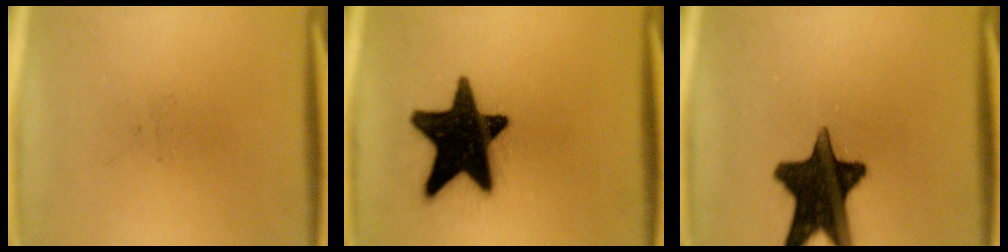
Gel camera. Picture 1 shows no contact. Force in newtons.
{"total": 19.7}
{"total": 16.1}